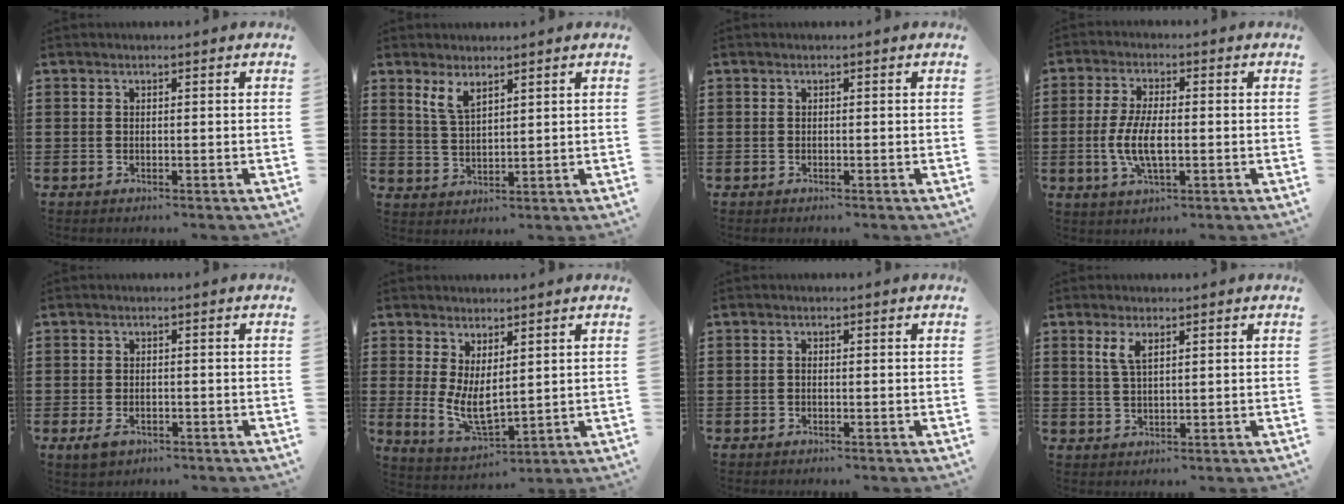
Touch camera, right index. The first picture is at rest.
{"total": 3.6, "force": [2.4, 1.3, 2.4], "torque": [-0.054, 0.002, 0.045]}
{"total": 0.0}
{"total": 6.9, "force": [-1.0, 2.7, 6.3], "torque": [-0.144, -0.006, -0.027]}
{"total": 1.7, "force": [-1.1, 1.0, 0.9], "torque": [-0.025, -0.001, -0.024]}
{"total": 5.9, "force": [1.1, 2.8, 5.0], "torque": [-0.107, -0.012, 0.019]}
{"total": 0.5, "force": [-0.3, 0.3, 0.4], "torque": [-0.010, -0.003, -0.004]}
{"total": 3.1, "force": [1.5, 1.1, 2.5], "torque": [-0.055, 0.005, 0.026]}